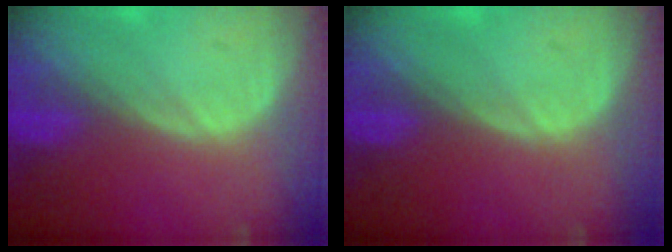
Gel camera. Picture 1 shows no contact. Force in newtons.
{"total": 0.0}